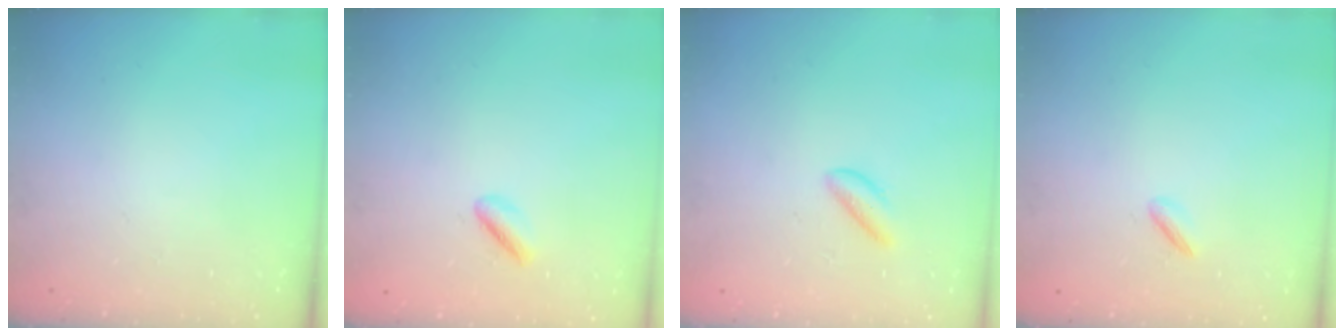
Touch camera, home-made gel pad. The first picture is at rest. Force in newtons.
{"total": 2.0, "press": 1.7, "slide": 1.1}
{"total": 1.9, "press": 1.9, "slide": 0.4}
{"total": 1.9, "press": 1.8, "slide": 0.6}